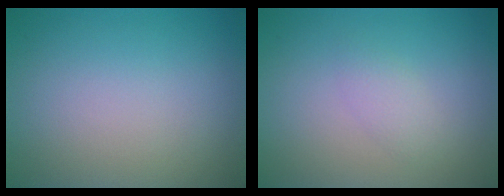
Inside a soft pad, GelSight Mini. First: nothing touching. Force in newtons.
{"total": 1.3, "press": 1.3, "slide": 0.1}